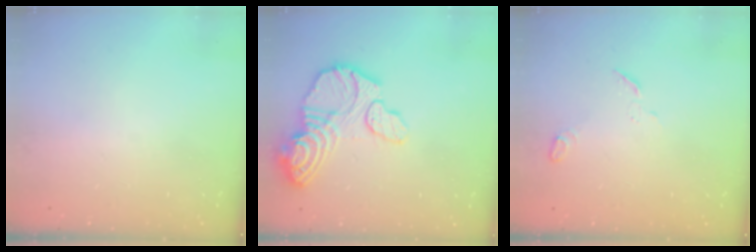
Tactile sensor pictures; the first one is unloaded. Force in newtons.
{"total": 17.9, "press": 17.9, "slide": 1.8}
{"total": 3.9, "press": 3.9, "slide": 0.5}